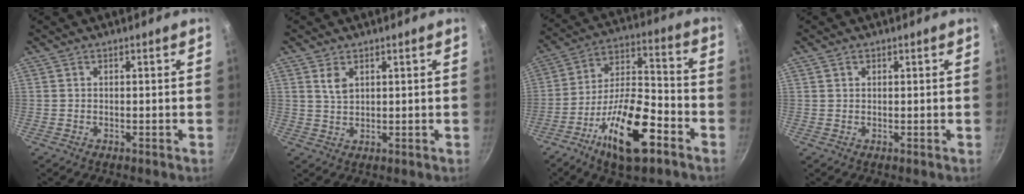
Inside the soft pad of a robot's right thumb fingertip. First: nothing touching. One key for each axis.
{"total": 3.2, "fx": 1.6, "fy": 1.9, "fz": 2.0, "tx": -0.036, "ty": -0.008, "tz": 0.034}
{"total": 18.4, "fx": -9.1, "fy": 7.0, "fz": 14.3, "tx": -0.238, "ty": 0.052, "tz": -0.164}
{"total": 1.0, "fx": 0.6, "fy": 0.8, "fz": 0.4, "tx": -0.004, "ty": 0.002, "tz": 0.008}